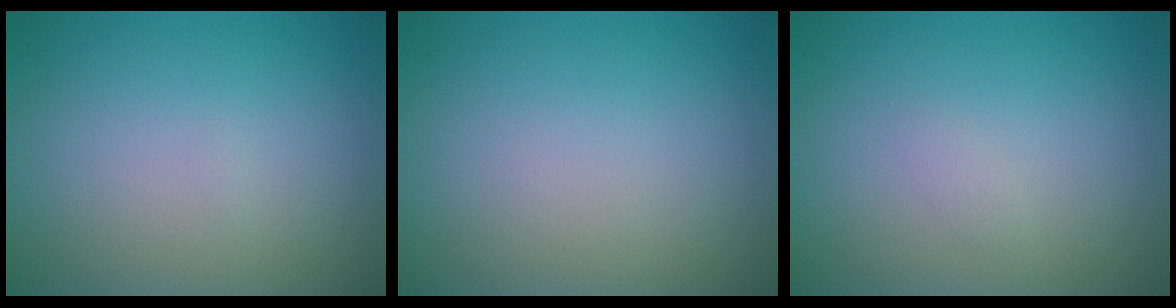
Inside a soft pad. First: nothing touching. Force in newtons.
{"total": 0.0}
{"total": 0.5, "press": 0.5, "slide": 0.0}